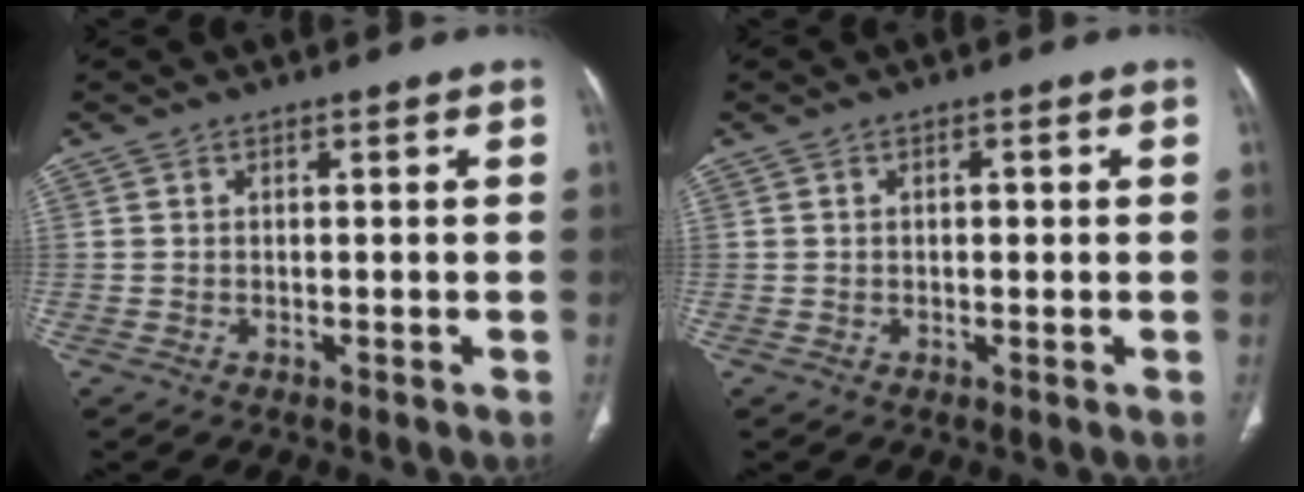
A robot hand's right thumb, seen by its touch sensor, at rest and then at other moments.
{"total": 1.5, "force": [0.2, 0.8, 1.3], "torque": [-0.021, 0.005, 0.004]}